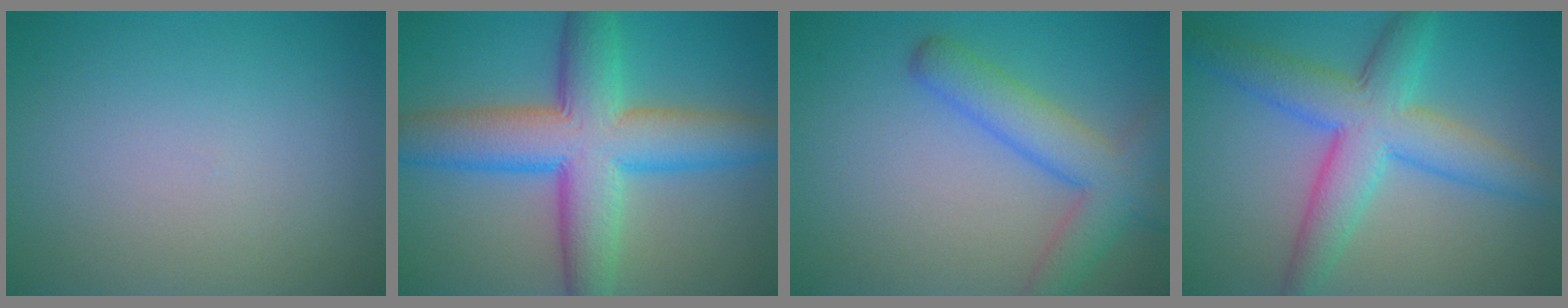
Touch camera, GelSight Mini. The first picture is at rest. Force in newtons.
{"total": 10.2, "press": 10.2, "slide": 0.3}
{"total": 5.3, "press": 5.3, "slide": 0.2}
{"total": 7.1, "press": 7.1, "slide": 0.1}